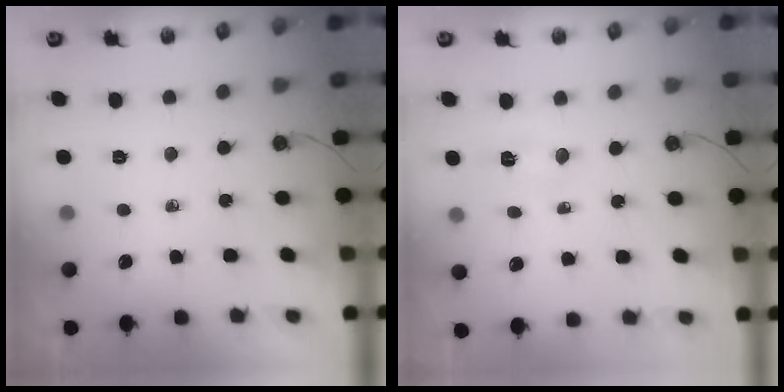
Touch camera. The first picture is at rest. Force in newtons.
{"total": 4.2, "press": 4.2, "slide": 0.5}